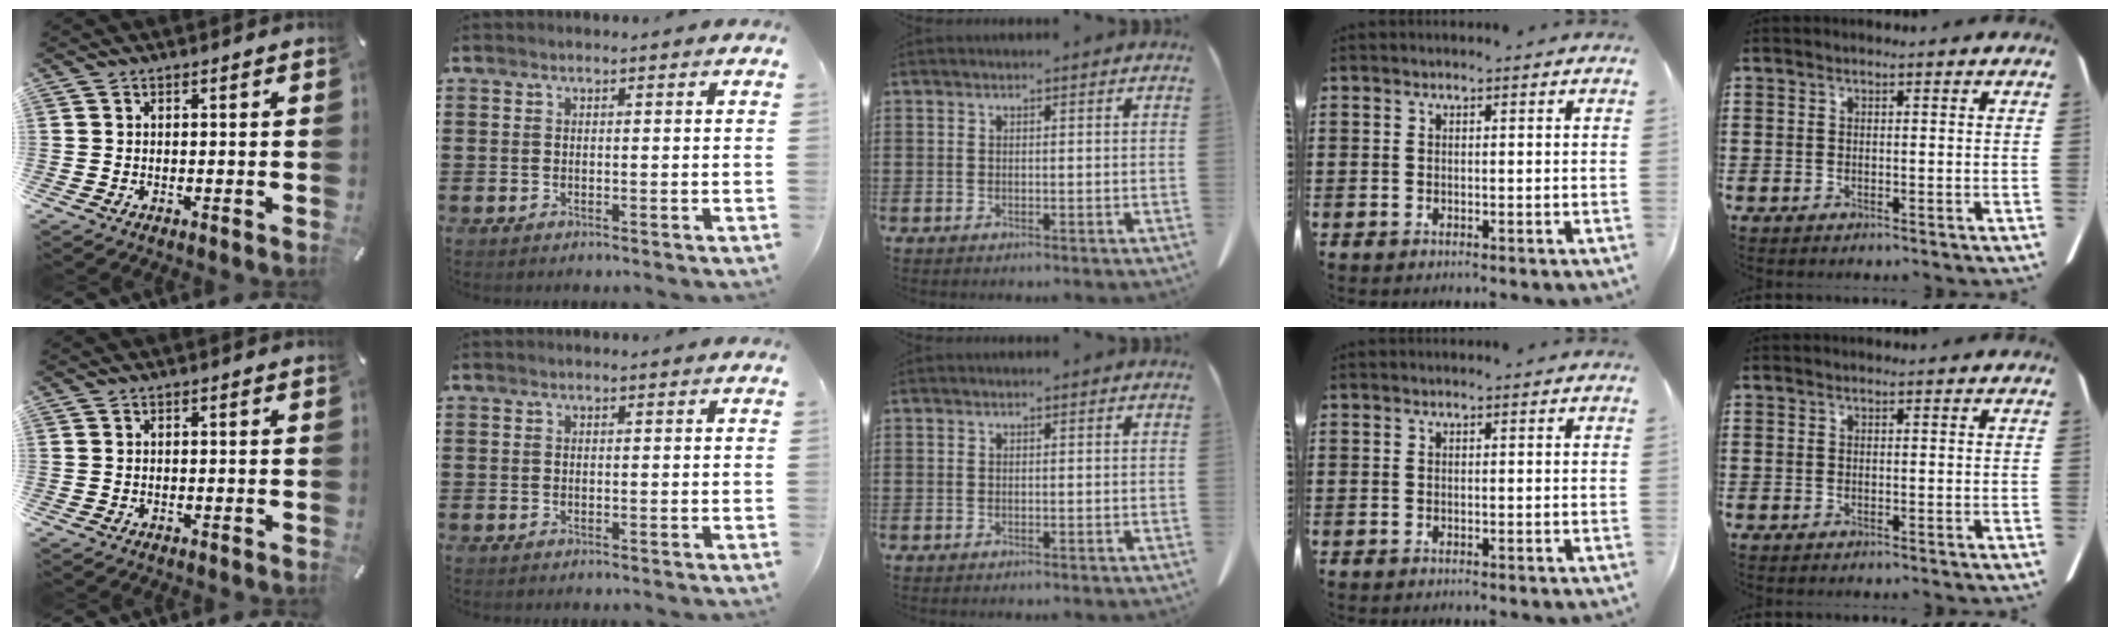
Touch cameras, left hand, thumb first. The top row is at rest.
{}